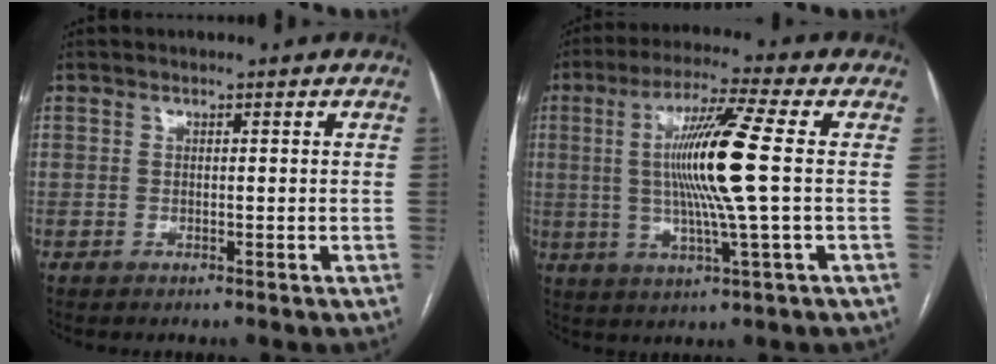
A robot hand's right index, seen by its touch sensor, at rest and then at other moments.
{"total": 12.6, "force": [0.8, -1.0, 12.5], "torque": [-0.243, -0.002, 0.011]}